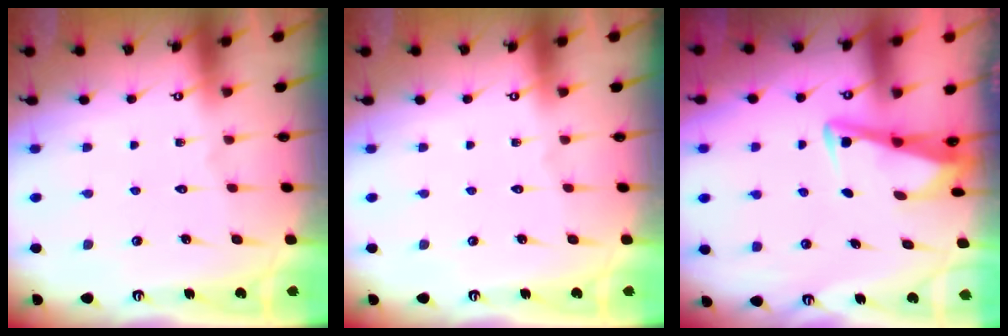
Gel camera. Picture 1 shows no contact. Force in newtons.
{"total": 0.0}
{"total": 3.4, "press": 3.4, "slide": 0.3}